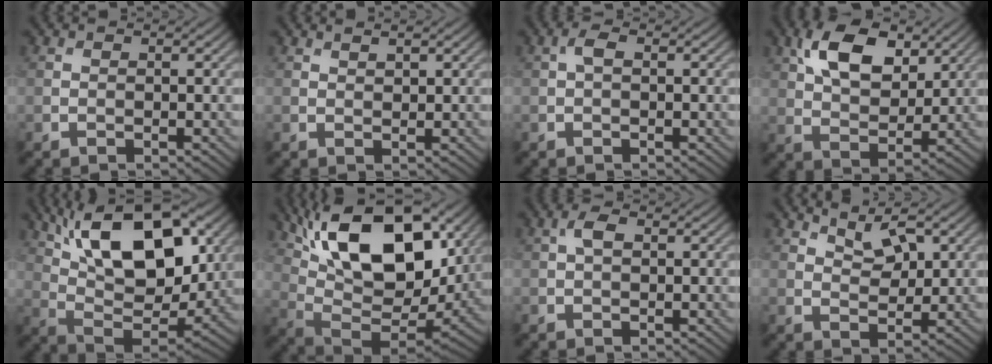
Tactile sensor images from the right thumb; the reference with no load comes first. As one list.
[{"total": 1.1, "force": [0.9, 0.2, 0.5], "torque": [-0.015, 0.000, 0.019]}, {"total": 1.4, "force": [0.2, 0.7, 1.2], "torque": [-0.029, 0.006, 0.001]}, {"total": 10.4, "force": [4.8, 5.8, 7.2], "torque": [-0.151, 0.007, 0.089]}, {"total": 17.3, "force": [7.7, 8.1, 13.2], "torque": [-0.231, 0.017, 0.118]}, {"total": 19.1, "force": [7.8, 9.3, 14.7], "torque": [-0.262, 0.028, 0.128]}, {"total": 2.0, "force": [0.5, 1.0, 1.6], "torque": [-0.035, 0.007, 0.006]}, {"total": 4.3, "force": [2.9, 1.7, 2.7], "torque": [-0.048, -0.007, 0.056]}]